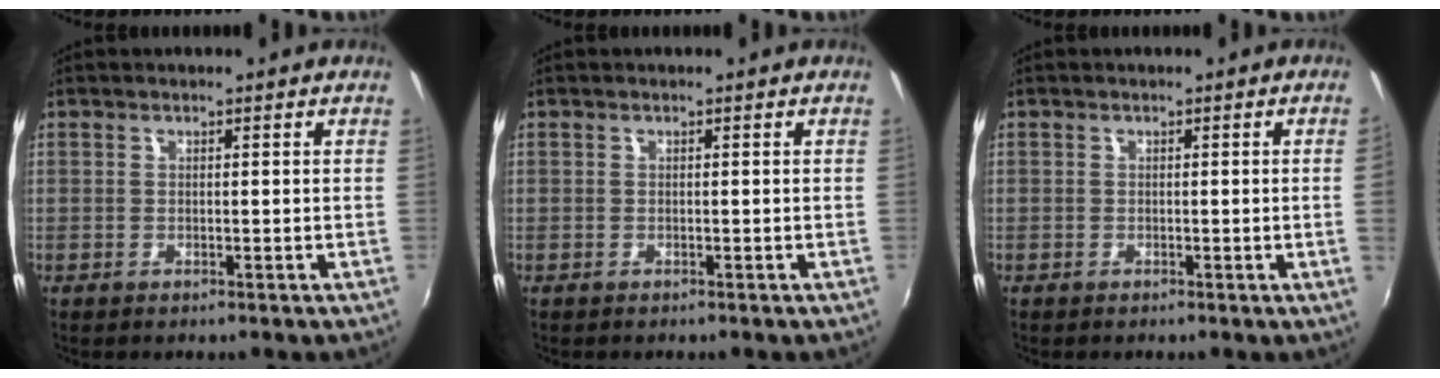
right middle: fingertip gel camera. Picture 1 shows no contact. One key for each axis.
{"total": 0.0}
{"total": 1.3, "fx": 0.1, "fy": -0.9, "fz": 1.0, "tx": -0.008, "ty": -0.016, "tz": 0.002}